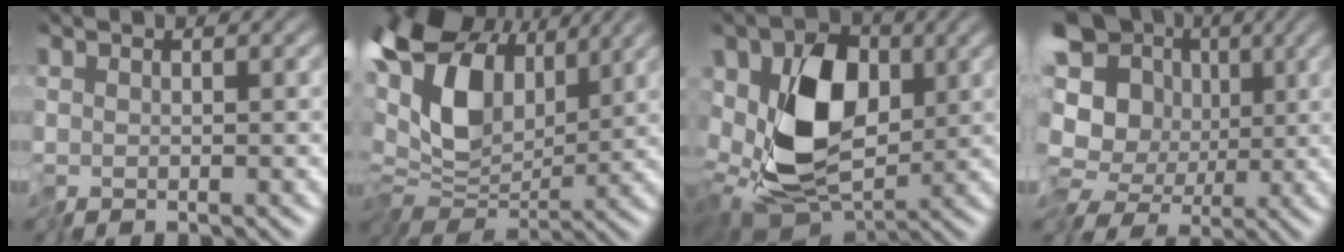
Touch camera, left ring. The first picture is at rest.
{"total": 12.0, "force": [3.4, 6.5, 9.6], "torque": [-0.189, 0.022, 0.052]}
{"total": 9.7, "force": [-0.4, 5.8, 7.8], "torque": [-0.147, -0.010, -0.009]}
{"total": 12.9, "force": [-4.2, 10.4, 6.4], "torque": [-0.117, -0.002, -0.076]}